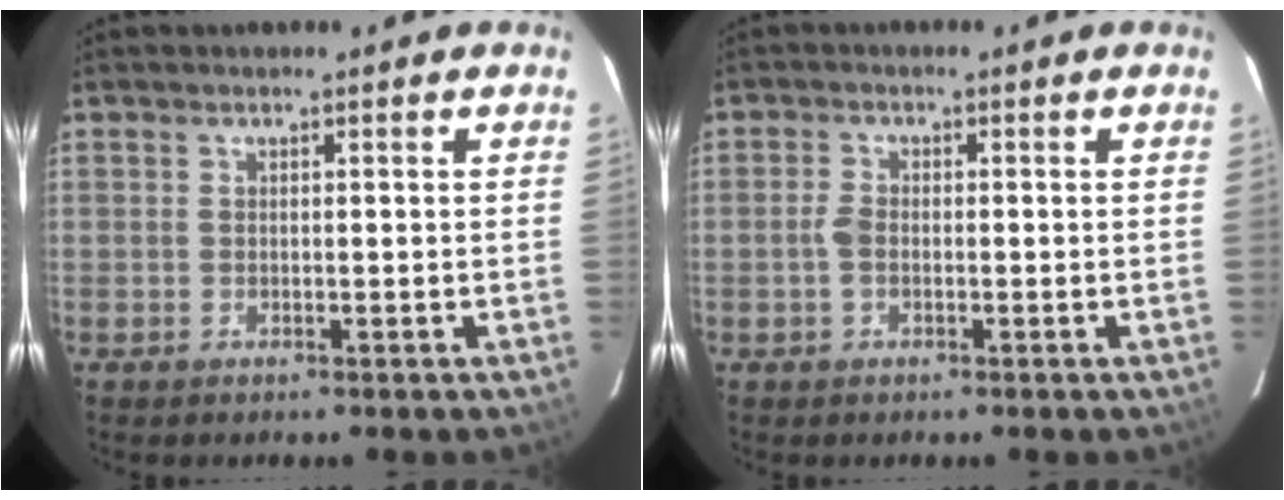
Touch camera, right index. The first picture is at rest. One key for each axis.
{"total": 2.3, "fx": -0.6, "fy": 1.4, "fz": 1.8, "tx": -0.042, "ty": 0.004, "tz": -0.011}